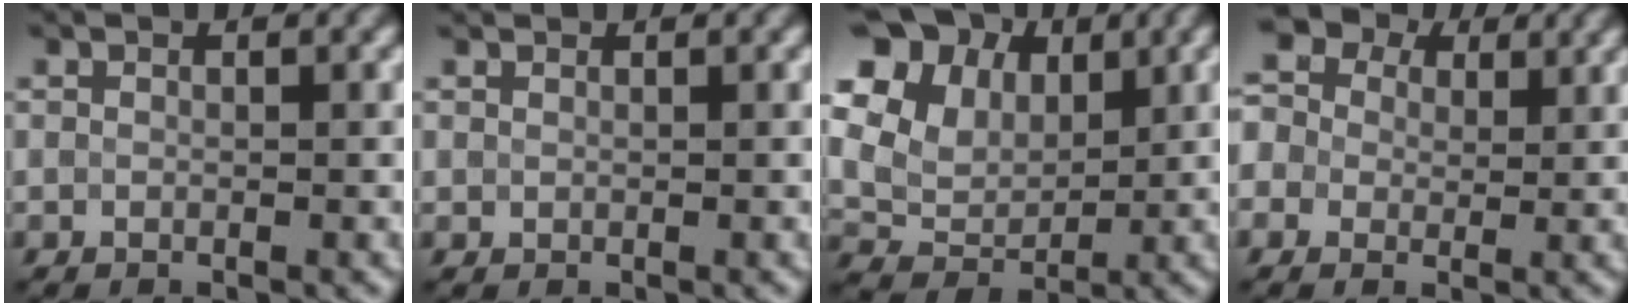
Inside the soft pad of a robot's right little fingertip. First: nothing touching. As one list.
[{"total": 0.9, "force": [0.8, 0.4, 0.0], "torque": [-0.001, 0.001, 0.016]}, {"total": 11.1, "force": [5.3, 8.2, 5.3], "torque": [-0.103, 0.020, 0.098]}, {"total": 10.1, "force": [4.0, 8.0, 4.7], "torque": [-0.113, 0.047, 0.040]}]